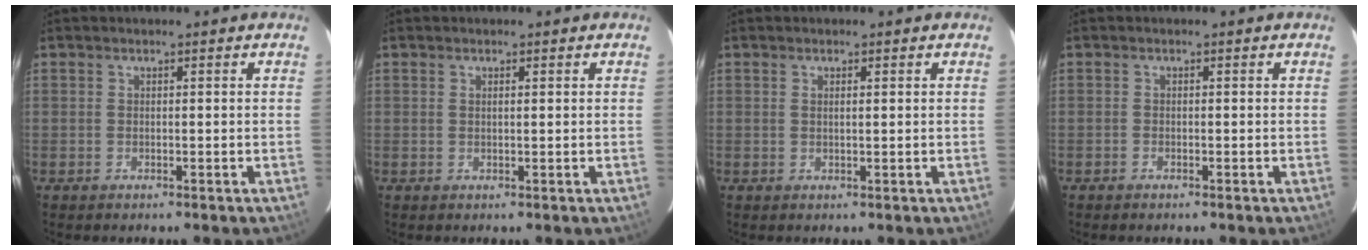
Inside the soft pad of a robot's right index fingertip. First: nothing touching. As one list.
[{"total": 0.7, "force": [0.3, 0.1, 0.6], "torque": [-0.012, 0.003, 0.007]}, {"total": 1.0, "force": [0.4, 0.1, 0.9], "torque": [-0.016, 0.003, 0.008]}, {"total": 0.5, "force": [-0.5, 0.2, 0.1], "torque": [-0.003, 0.001, -0.011]}]